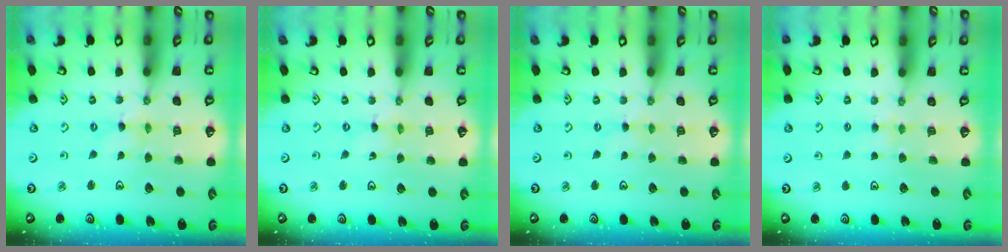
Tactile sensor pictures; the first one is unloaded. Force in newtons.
{"total": 0.8, "press": 0.8, "slide": 0.1}
{"total": 1.6, "press": 1.6, "slide": 0.2}
{"total": 2.9, "press": 2.9, "slide": 0.5}